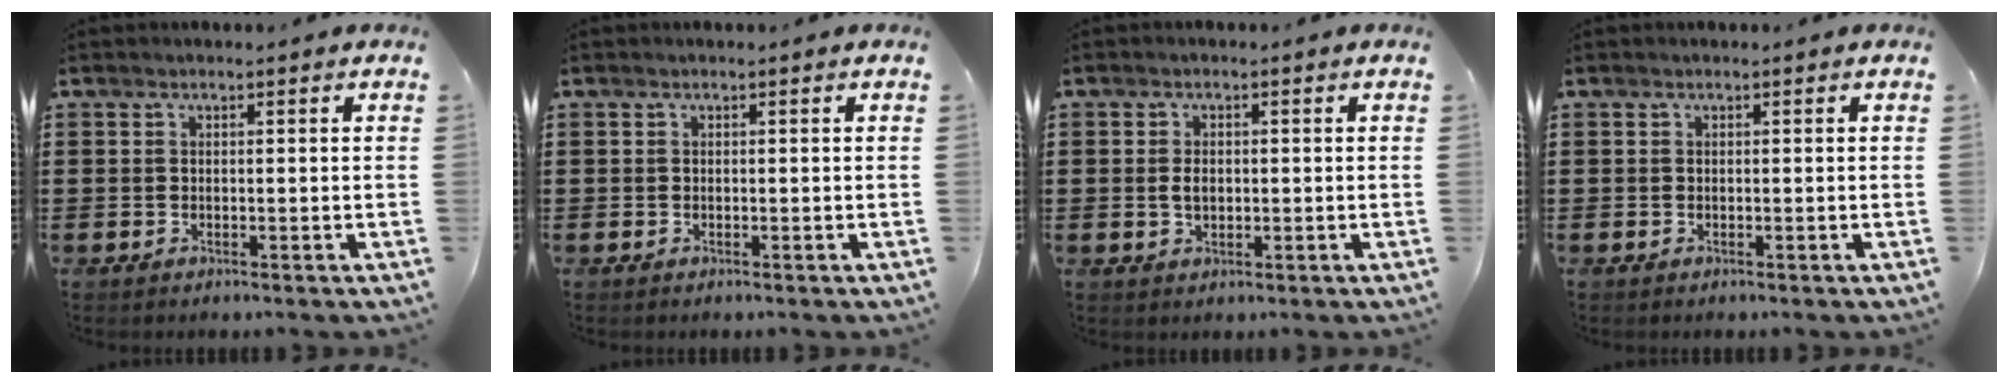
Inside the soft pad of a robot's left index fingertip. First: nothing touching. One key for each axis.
{"total": 0.0}
{"total": 2.4, "fx": 0.0, "fy": 1.5, "fz": 1.9, "tx": -0.039, "ty": 0.005, "tz": -0.001}
{"total": 0.0}